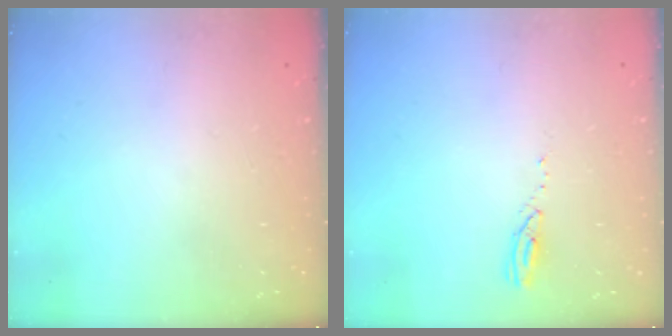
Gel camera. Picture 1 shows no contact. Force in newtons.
{"total": 3.2, "press": 3.2, "slide": 0.3}